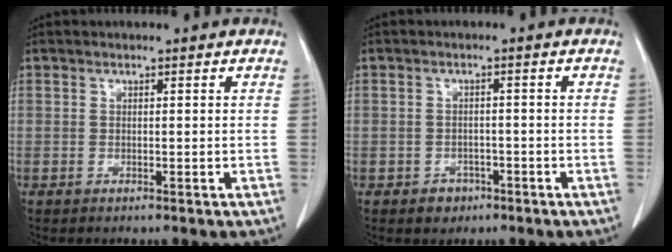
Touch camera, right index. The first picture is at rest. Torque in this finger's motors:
{"motor_torque": [-0.09, -0.05, -0.11, -0.08]}